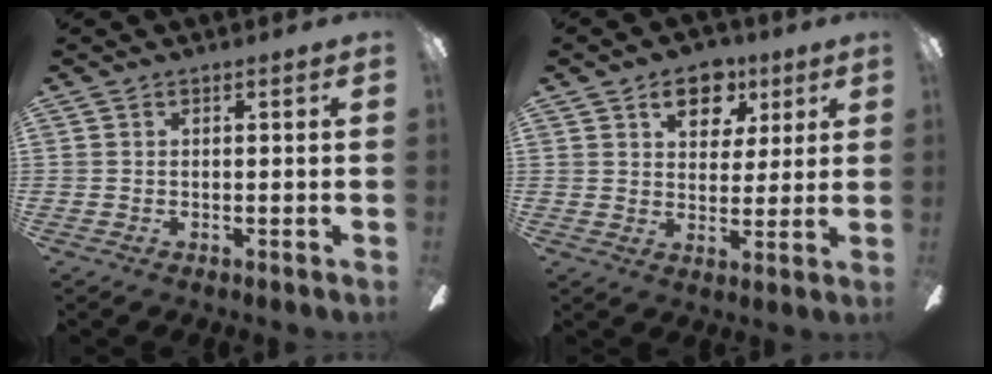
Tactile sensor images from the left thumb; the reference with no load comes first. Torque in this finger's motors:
{"motor_torque": [0.47, 0.34, 0.70, -0.73, 0.06]}